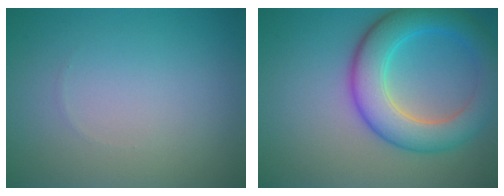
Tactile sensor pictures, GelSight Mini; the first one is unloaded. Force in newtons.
{"total": 7.1, "press": 7.1, "slide": 0.3}